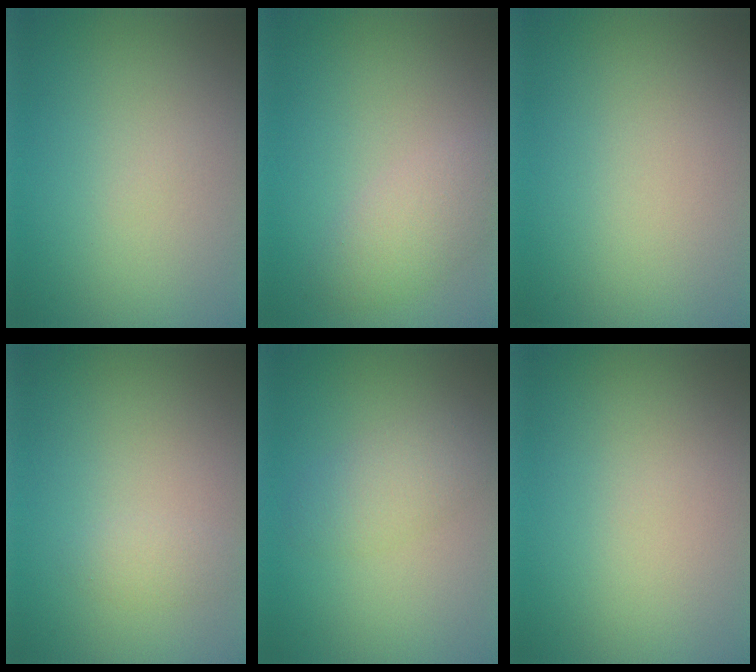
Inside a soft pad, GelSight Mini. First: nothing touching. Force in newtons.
{"total": 2.9, "press": 2.9, "slide": 0.2}
{"total": 0.0}
{"total": 1.0, "press": 1.0, "slide": 0.0}
{"total": 2.7, "press": 2.7, "slide": 0.3}
{"total": 0.0}